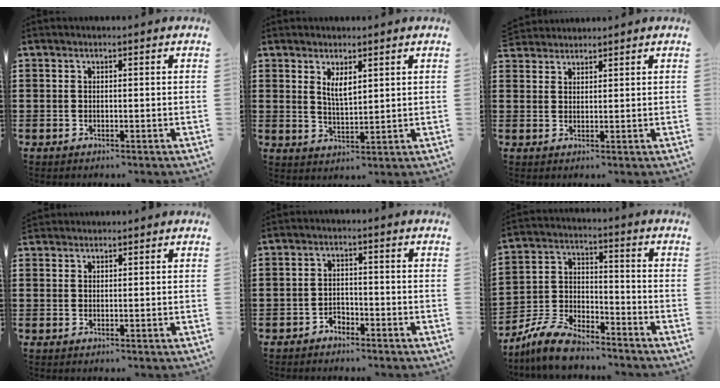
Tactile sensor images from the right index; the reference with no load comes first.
{"total": 3.1, "force": [1.6, 1.1, 2.4], "torque": [-0.050, 0.002, 0.028]}
{"total": 2.0, "force": [1.9, 0.3, -0.5], "torque": [0.004, 0.003, 0.038]}
{"total": 1.2, "force": [1.2, 0.2, -0.3], "torque": [0.003, 0.002, 0.023]}
{"total": 2.0, "force": [-1.9, 0.8, 0.1], "torque": [-0.010, 0.003, -0.040]}
{"total": 7.8, "force": [-7.0, 2.0, 2.8], "torque": [-0.066, 0.016, -0.137]}